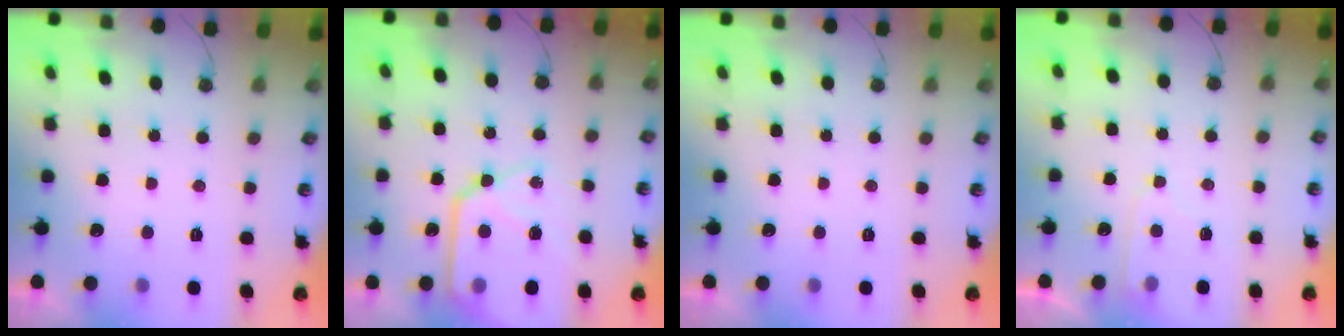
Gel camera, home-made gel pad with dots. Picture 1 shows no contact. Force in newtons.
{"total": 16.4, "press": 16.3, "slide": 1.5}
{"total": 0.0}
{"total": 6.3, "press": 6.3, "slide": 0.7}